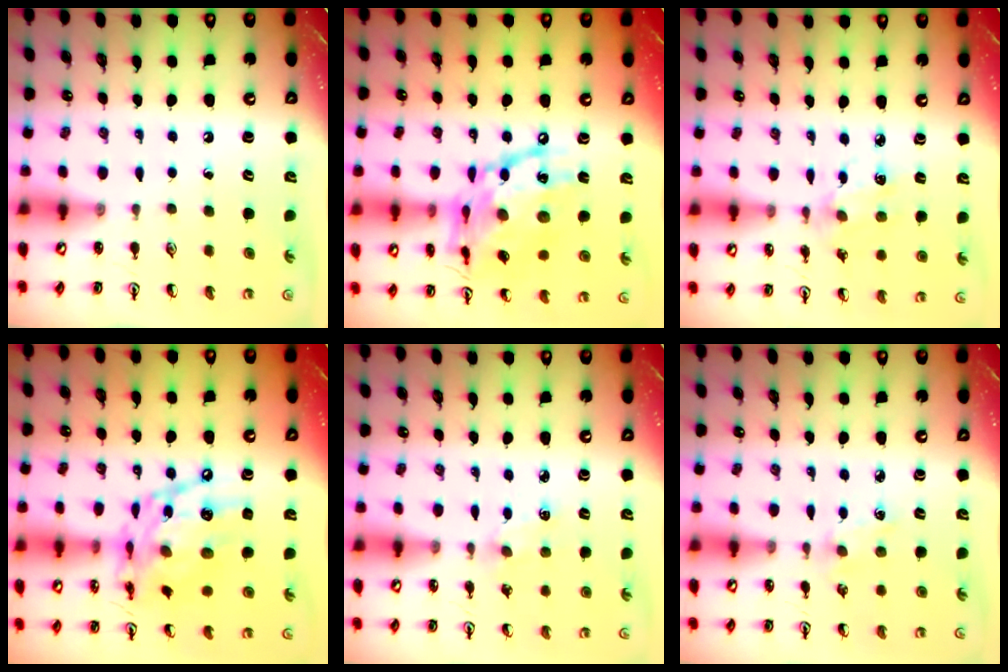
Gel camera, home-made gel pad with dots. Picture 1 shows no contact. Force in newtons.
{"total": 19.7, "press": 19.6, "slide": 1.6}
{"total": 5.1, "press": 5.1, "slide": 0.3}
{"total": 16.6, "press": 16.6, "slide": 1.4}
{"total": 3.0, "press": 3.0, "slide": 0.4}
{"total": 2.6, "press": 2.5, "slide": 0.4}